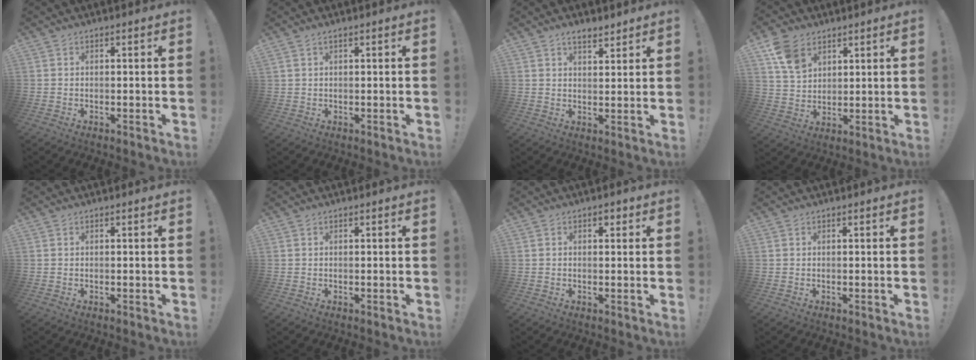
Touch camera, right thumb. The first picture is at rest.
{"total": 1.3, "force": [0.8, 0.2, 1.0], "torque": [-0.022, 0.000, 0.015]}
{"total": 4.2, "force": [3.4, 1.5, 2.1], "torque": [-0.028, -0.019, 0.059]}
{"total": 9.7, "force": [5.7, 6.4, 4.5], "torque": [-0.067, -0.025, 0.112]}
{"total": 0.0}
{"total": 0.0}
{"total": 1.6, "force": [0.5, 1.1, 1.1], "torque": [-0.008, 0.000, 0.005]}
{"total": 0.0}